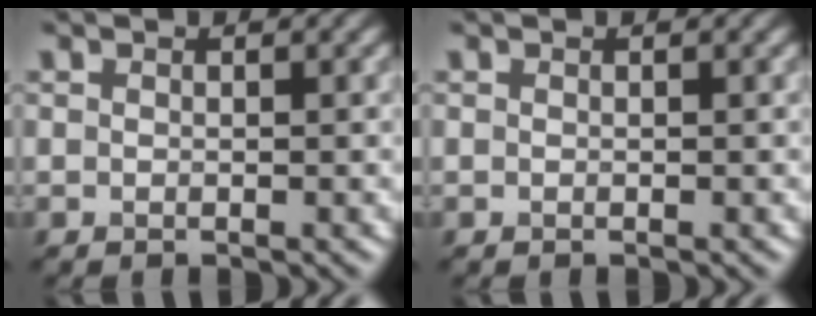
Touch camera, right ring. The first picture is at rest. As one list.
[{"total": 0.0}]